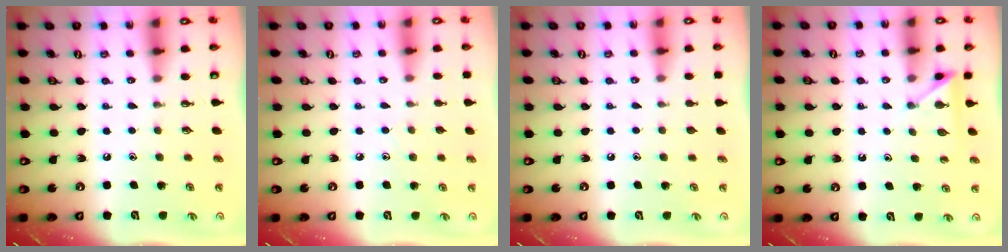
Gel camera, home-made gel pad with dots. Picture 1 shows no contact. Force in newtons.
{"total": 4.2, "press": 4.1, "slide": 0.4}
{"total": 0.0}
{"total": 3.5, "press": 3.5, "slide": 0.3}